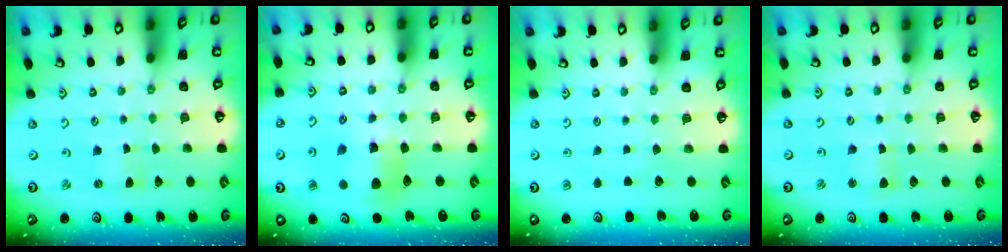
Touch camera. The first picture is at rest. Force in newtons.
{"total": 10.2, "press": 10.1, "slide": 1.5}
{"total": 0.0}
{"total": 2.7, "press": 2.7, "slide": 0.2}